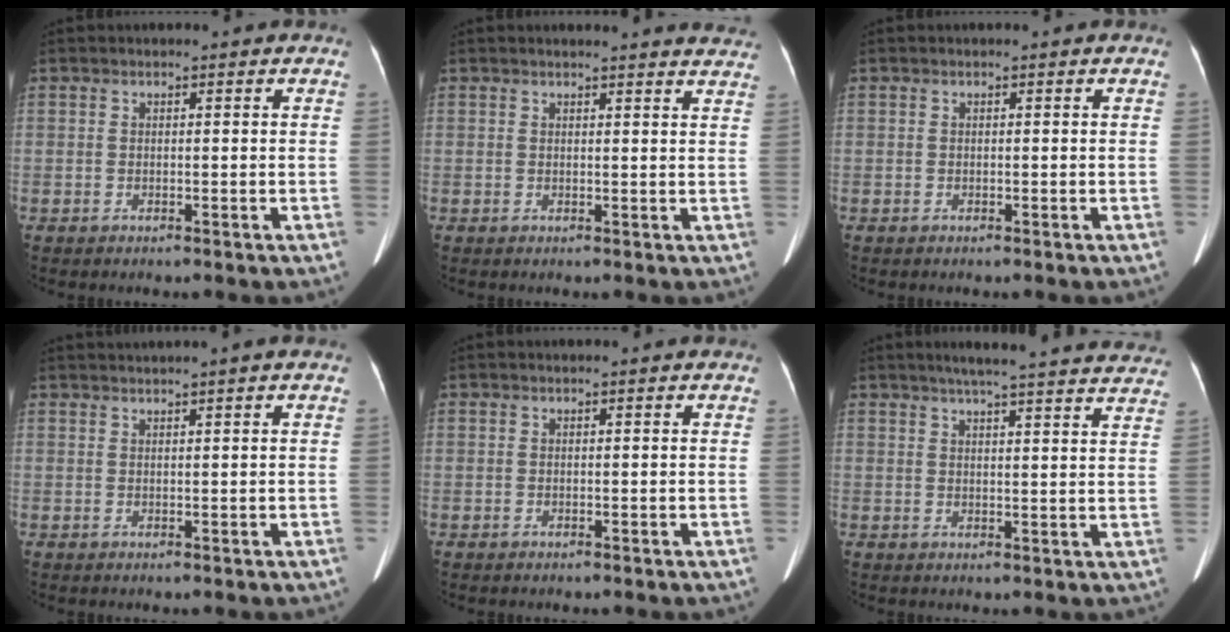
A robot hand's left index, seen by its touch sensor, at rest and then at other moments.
{"total": 11.1, "force": [10.7, 0.9, 2.7], "torque": [-0.013, -0.023, 0.096]}
{"total": 0.0}
{"total": 2.7, "force": [2.3, -1.0, 1.1], "torque": [-0.015, 0.016, 0.045]}
{"total": 0.7, "force": [0.6, 0.0, 0.3], "torque": [-0.003, 0.009, 0.007]}
{"total": 23.4, "force": [21.3, 1.7, 9.6], "torque": [-0.133, -0.016, 0.249]}